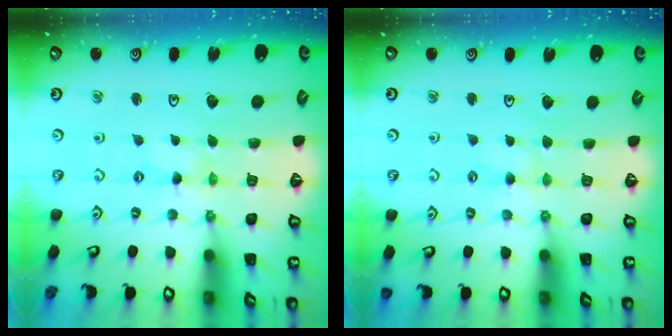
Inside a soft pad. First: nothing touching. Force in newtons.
{"total": 1.9, "press": 1.9, "slide": 0.3}